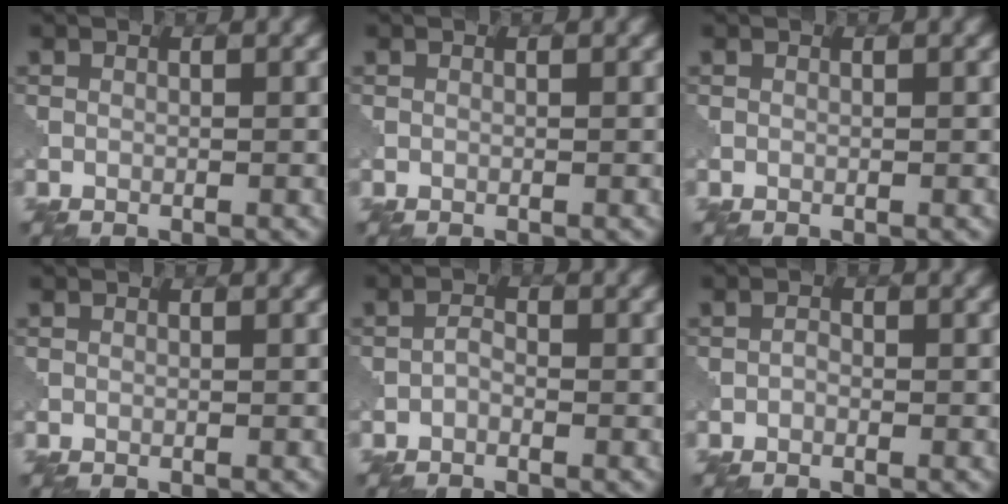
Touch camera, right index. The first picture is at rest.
{"total": 0.0}
{"total": 0.0}
{"total": 0.0}
{"total": 1.0, "force": [-0.6, 0.5, 0.6], "torque": [-0.013, 0.004, -0.016]}
{"total": 0.6, "force": [-0.3, 0.4, 0.4], "torque": [-0.006, 0.002, -0.009]}